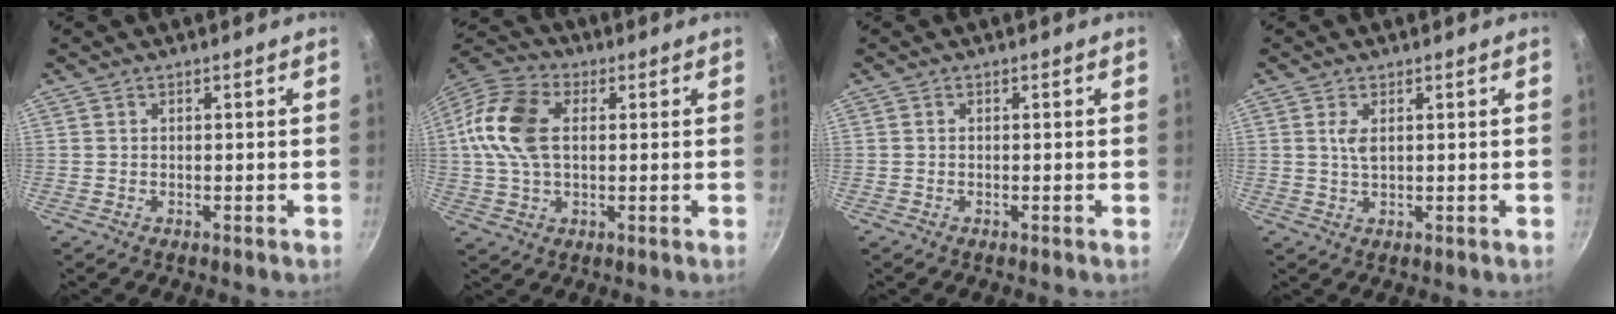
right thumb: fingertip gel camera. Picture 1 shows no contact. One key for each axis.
{"total": 14.0, "fx": 1.9, "fy": 8.8, "fz": 10.7, "tx": -0.201, "ty": 0.019, "tz": 0.019}
{"total": 0.0}
{"total": 2.4, "fx": 0.7, "fy": 1.0, "fz": 2.0, "tx": -0.039, "ty": -0.005, "tz": 0.016}